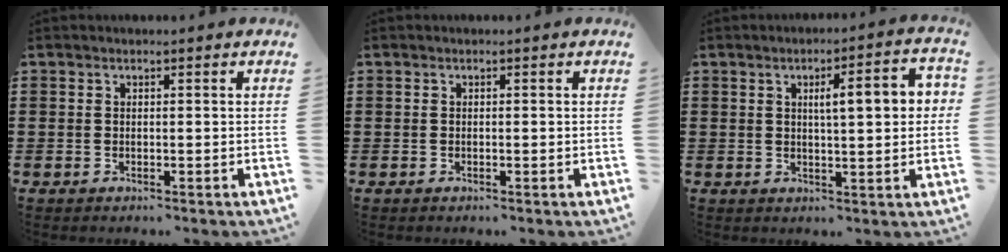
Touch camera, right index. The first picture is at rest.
{"total": 0.0}
{"total": 6.5, "force": [1.3, 1.3, 6.3], "torque": [-0.103, -0.001, 0.014]}